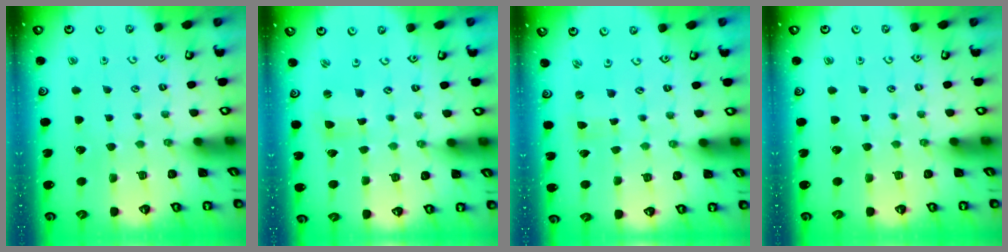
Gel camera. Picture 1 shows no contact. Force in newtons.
{"total": 1.0, "press": 1.0, "slide": 0.2}
{"total": 0.0}
{"total": 0.0}